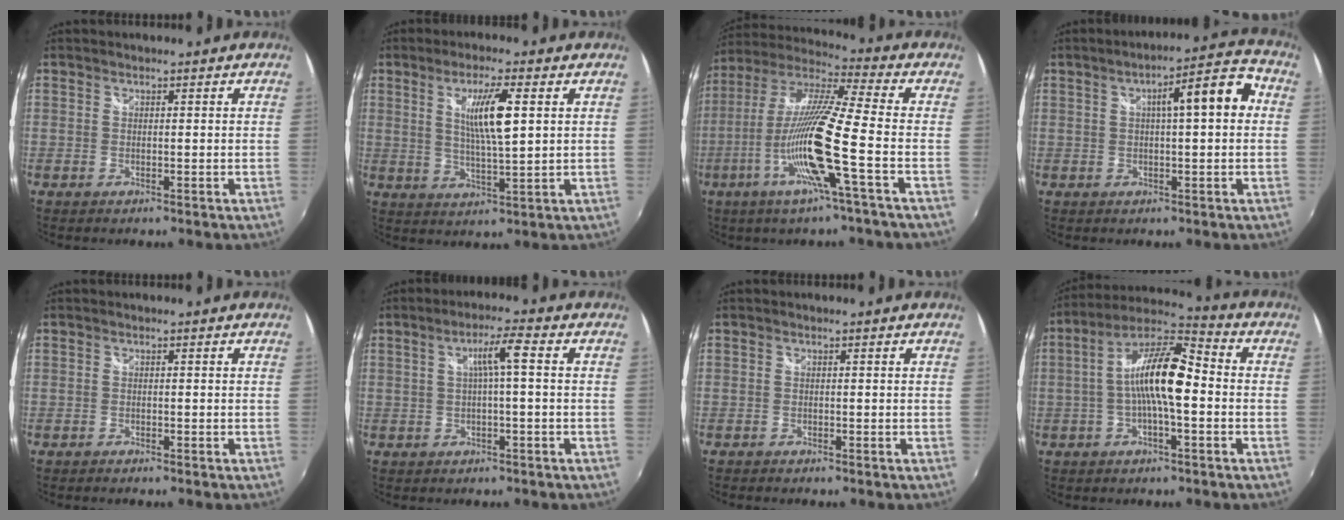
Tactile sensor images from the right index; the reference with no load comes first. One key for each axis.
{"total": 8.5, "fx": 2.4, "fy": 1.0, "fz": 8.1, "tx": -0.146, "ty": -0.005, "tz": 0.045}
{"total": 17.0, "fx": -6.0, "fy": -0.3, "fz": 15.9, "tx": -0.297, "ty": -0.022, "tz": -0.121}
{"total": 9.0, "fx": 1.4, "fy": 1.8, "fz": 8.7, "tx": -0.119, "ty": 0.031, "tz": 0.027}
{"total": 1.0, "fx": -0.9, "fy": 0.2, "fz": 0.2, "tx": -0.009, "ty": -0.006, "tz": -0.017}
{"total": 4.3, "fx": 0.2, "fy": -0.2, "fz": 4.3, "tx": -0.079, "ty": 0.008, "tz": 0.007}
{"total": 1.2, "fx": -1.1, "fy": 0.3, "fz": 0.1, "tx": -0.008, "ty": -0.007, "tz": -0.020}
{"total": 12.8, "fx": -1.1, "fy": 3.3, "fz": 12.3, "tx": -0.234, "ty": 0.021, "tz": -0.027}